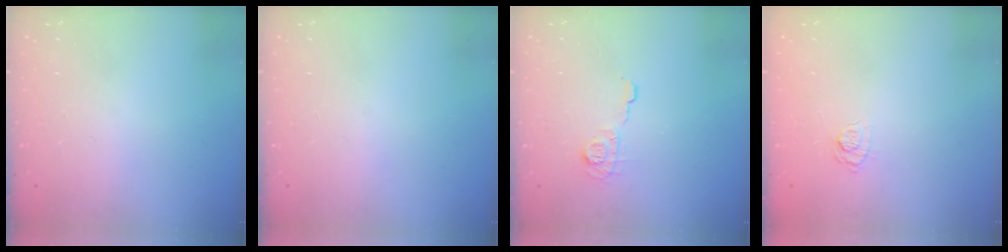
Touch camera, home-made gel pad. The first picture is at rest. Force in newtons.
{"total": 0.0}
{"total": 6.8, "press": 6.8, "slide": 0.2}
{"total": 8.1, "press": 7.9, "slide": 1.4}